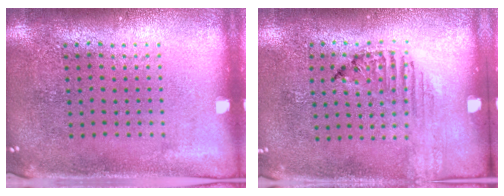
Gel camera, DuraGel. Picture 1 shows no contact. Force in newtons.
{"total": 1.2, "press": 1.2, "slide": 0.2}